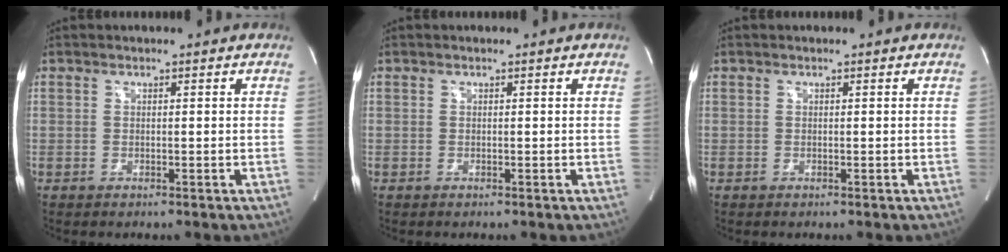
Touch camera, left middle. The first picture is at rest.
{"total": 0.0}
{"total": 0.0}